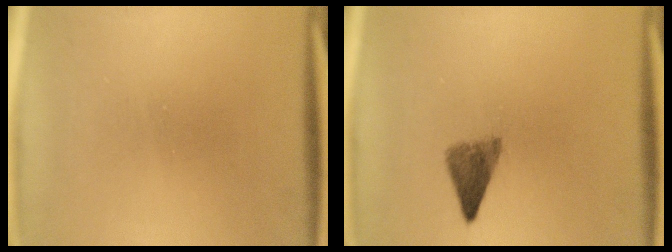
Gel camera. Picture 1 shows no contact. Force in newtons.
{"total": 3.5}